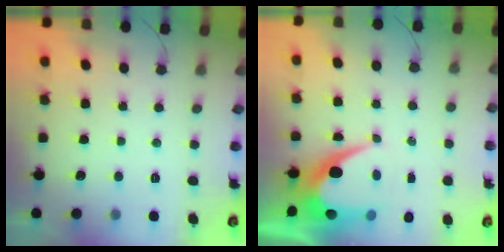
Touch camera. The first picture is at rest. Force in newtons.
{"total": 8.2, "press": 8.2, "slide": 0.5}